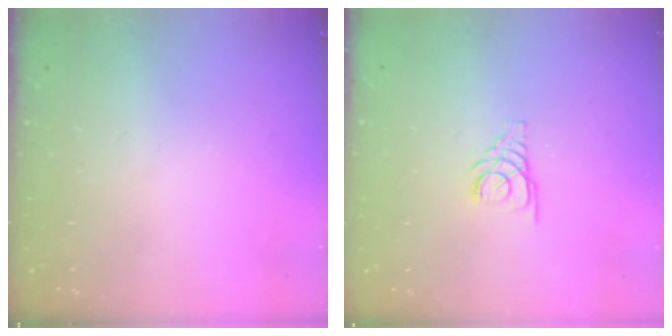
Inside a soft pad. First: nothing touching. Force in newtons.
{"total": 3.2, "press": 3.1, "slide": 0.2}